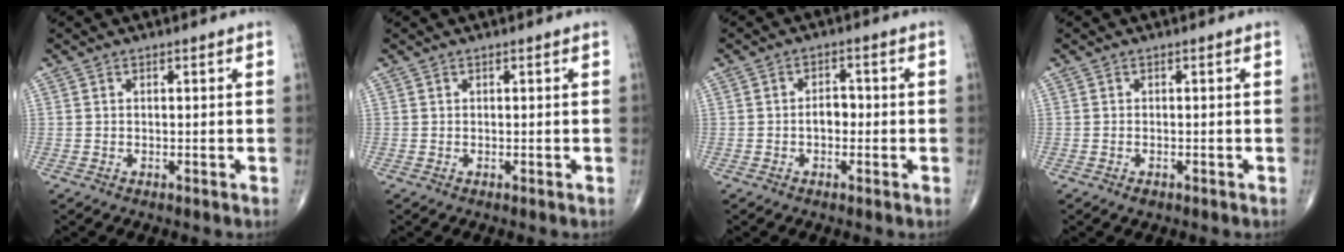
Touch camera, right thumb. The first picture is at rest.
{"total": 0.0}
{"total": 2.9, "force": [-0.7, 1.9, 2.1], "torque": [-0.021, 0.012, -0.016]}
{"total": 1.0, "force": [-0.7, 0.6, 0.5], "torque": [-0.009, 0.003, -0.008]}